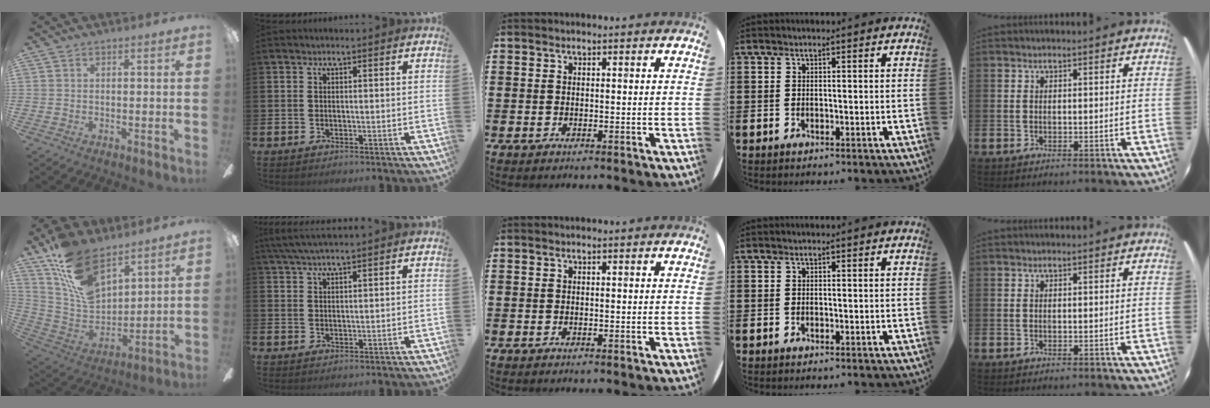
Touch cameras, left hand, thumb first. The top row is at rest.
{"thumb": {"total": 17.9, "force": [11.8, 8.6, 10.3], "torque": [-0.204, -0.064, 0.221]}, "index": {"total": 3.5, "force": [3.1, 0.0, 1.5], "torque": [-0.041, -0.002, 0.060]}}